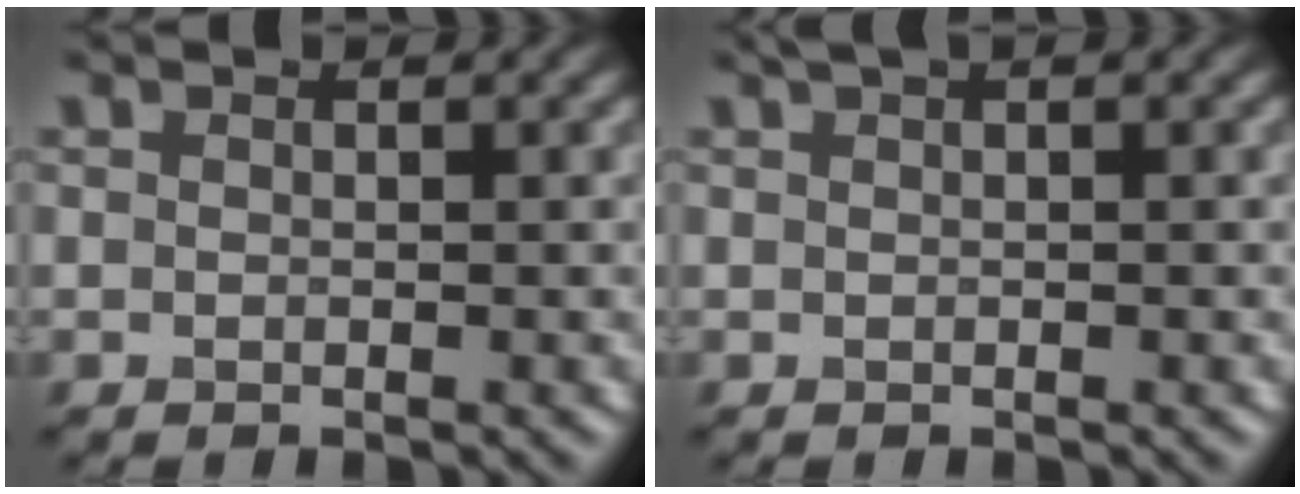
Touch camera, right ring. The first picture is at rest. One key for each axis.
{"total": 1.2, "fx": 0.8, "fy": 0.2, "fz": 0.9, "tx": -0.017, "ty": 0.005, "tz": 0.011}